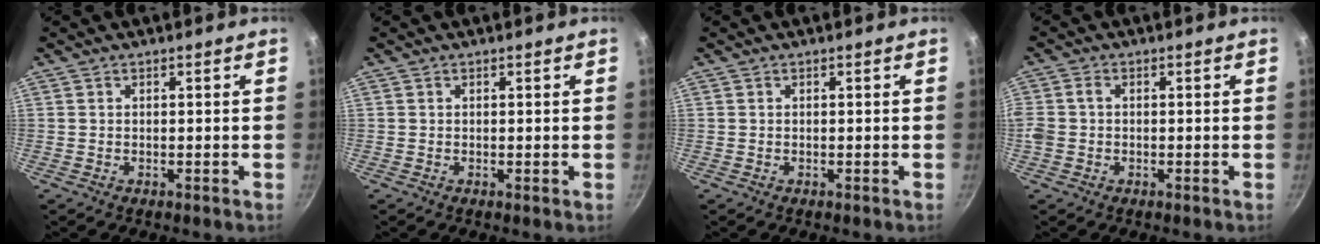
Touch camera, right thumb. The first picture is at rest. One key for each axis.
{"total": 0.0}
{"total": 0.0}
{"total": 3.3, "fx": -0.4, "fy": 2.6, "fz": 1.9, "tx": -0.043, "ty": 0.005, "tz": -0.015}